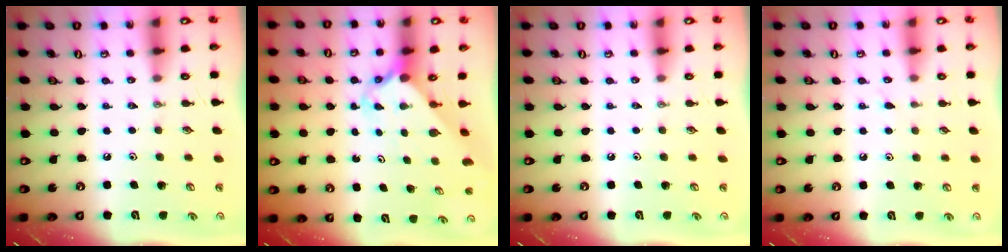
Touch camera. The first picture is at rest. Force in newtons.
{"total": 2.3, "press": 2.3, "slide": 0.2}
{"total": 0.0}
{"total": 4.7, "press": 4.6, "slide": 0.5}